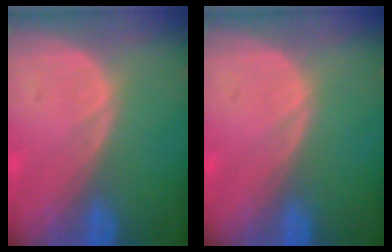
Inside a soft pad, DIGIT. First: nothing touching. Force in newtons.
{"total": 0.0}